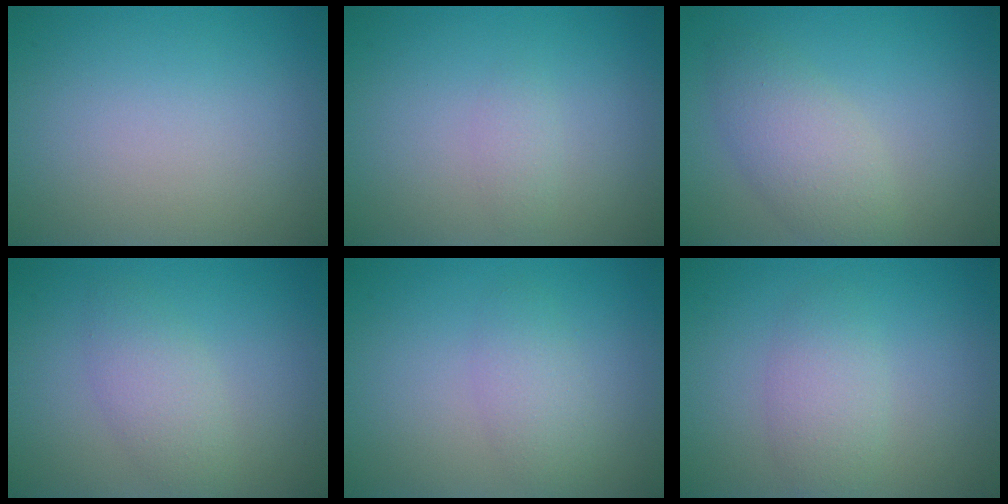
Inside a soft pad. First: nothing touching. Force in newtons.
{"total": 0.8, "press": 0.8, "slide": 0.1}
{"total": 3.7, "press": 3.7, "slide": 0.1}
{"total": 2.7, "press": 2.6, "slide": 0.0}
{"total": 2.2, "press": 2.2, "slide": 0.1}
{"total": 2.7, "press": 2.7, "slide": 0.1}